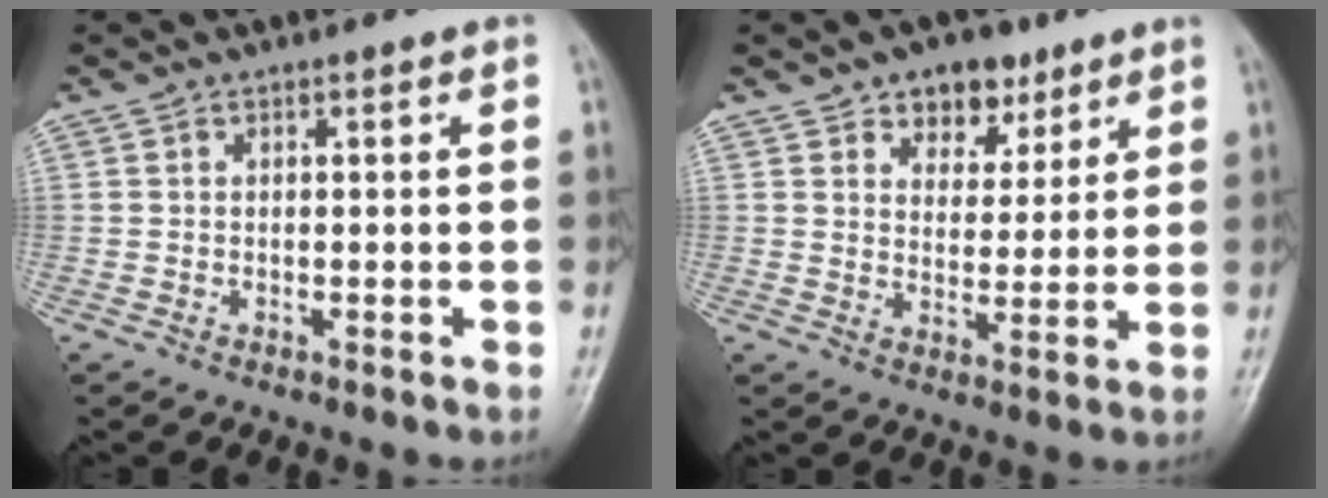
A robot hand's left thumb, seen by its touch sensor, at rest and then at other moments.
{"total": 7.9, "force": [4.9, 5.3, 3.1], "torque": [-0.011, -0.021, 0.076]}